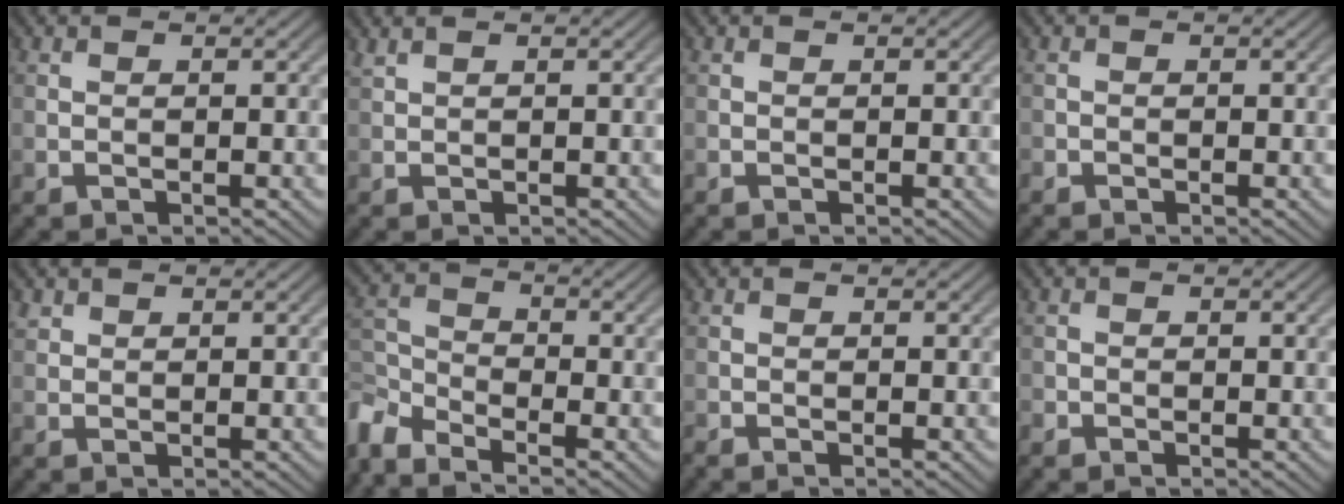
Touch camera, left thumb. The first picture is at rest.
{"total": 1.0, "force": [0.9, 0.0, 0.4], "torque": [-0.014, 0.007, 0.021]}
{"total": 0.0}
{"total": 0.5, "force": [-0.4, 0.4, 0.0], "torque": [0.000, -0.002, -0.008]}
{"total": 1.1, "force": [0.9, 0.7, 0.2], "torque": [-0.005, 0.002, 0.020]}
{"total": 6.6, "force": [-4.9, 2.9, 3.3], "torque": [-0.082, -0.013, -0.112]}
{"total": 0.6, "force": [-0.6, 0.1, 0.2], "torque": [-0.005, -0.003, -0.013]}
{"total": 0.8, "force": [-0.6, 0.6, 0.1], "torque": [0.000, -0.002, -0.014]}